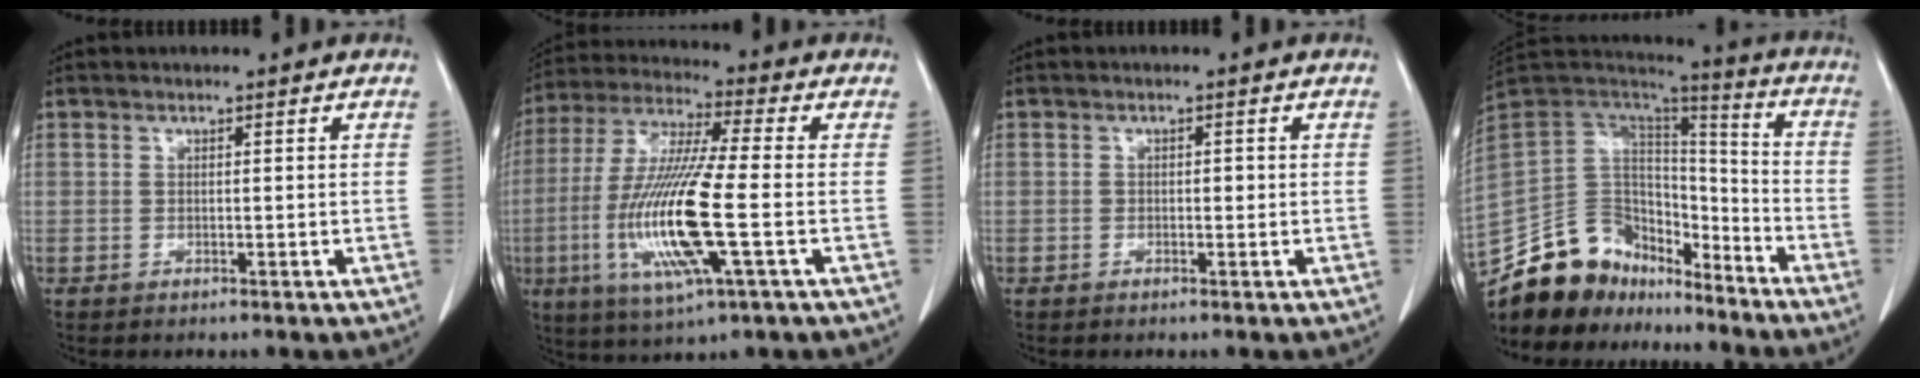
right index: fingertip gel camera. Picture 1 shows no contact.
{"total": 16.6, "force": [-3.4, 1.2, 16.2], "torque": [-0.340, -0.015, -0.066]}
{"total": 1.0, "force": [0.0, 0.7, 0.8], "torque": [-0.008, 0.003, -0.001]}
{"total": 16.7, "force": [-14.1, 8.0, 3.6], "torque": [-0.059, 0.075, -0.243]}